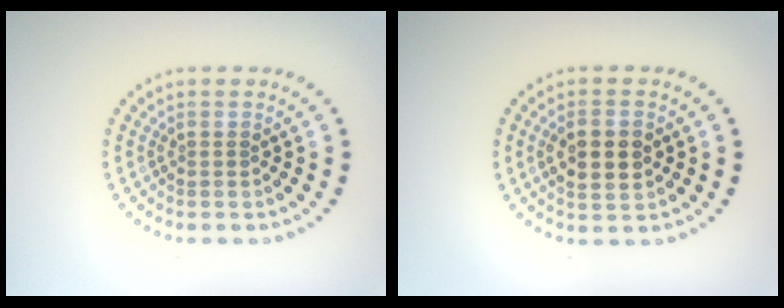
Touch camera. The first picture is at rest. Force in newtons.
{"total": 3.4, "press": 3.4, "slide": 0.0}